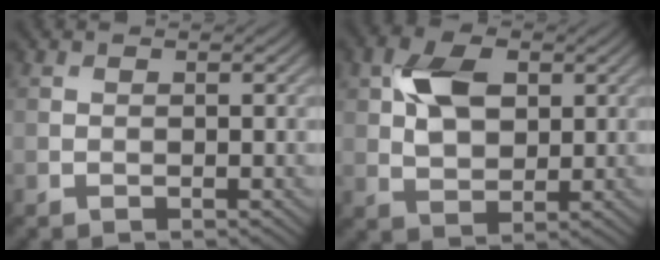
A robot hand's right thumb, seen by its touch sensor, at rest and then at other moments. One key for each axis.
{"total": 6.9, "fx": 2.0, "fy": 4.3, "fz": 5.0, "tx": -0.104, "ty": 0.006, "tz": 0.033}